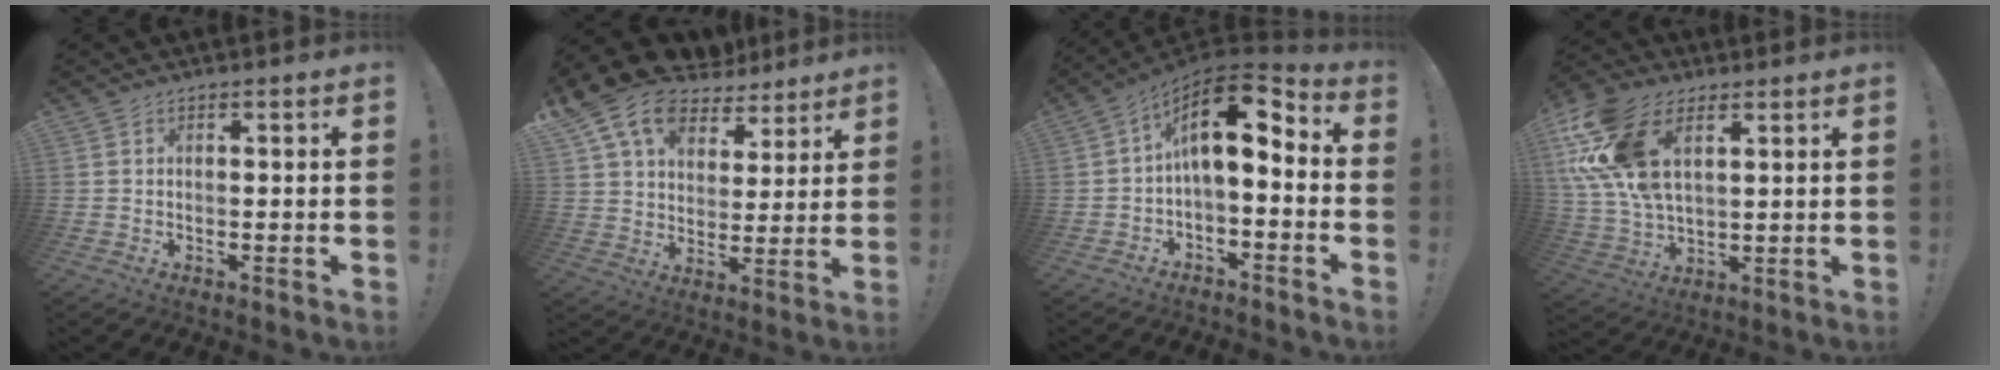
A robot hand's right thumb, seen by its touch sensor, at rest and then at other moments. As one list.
[{"total": 15.8, "force": [10.6, 9.2, 7.1], "torque": [-0.139, -0.068, 0.197]}, {"total": 12.6, "force": [2.8, 5.3, 11.1], "torque": [-0.185, -0.011, 0.046]}, {"total": 19.6, "force": [8.0, 11.8, 13.4], "torque": [-0.285, -0.027, 0.146]}]